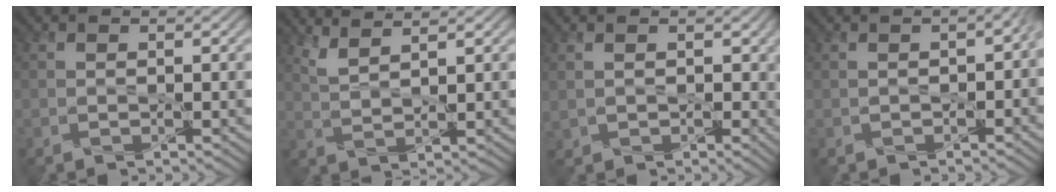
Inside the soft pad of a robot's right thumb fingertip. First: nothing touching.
{"total": 3.8, "force": [3.1, 0.6, 2.1], "torque": [-0.047, -0.006, 0.067]}
{"total": 5.3, "force": [0.7, 4.2, 3.1], "torque": [-0.077, -0.019, 0.014]}
{"total": 1.9, "force": [-0.7, 1.1, 1.3], "torque": [-0.020, -0.006, -0.011]}